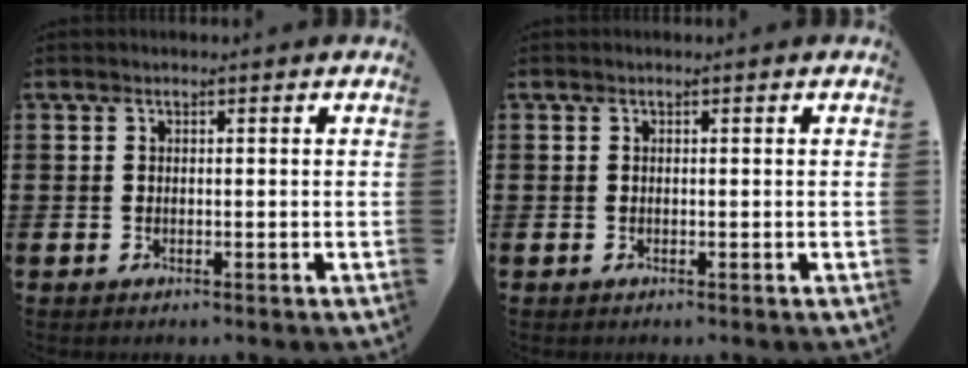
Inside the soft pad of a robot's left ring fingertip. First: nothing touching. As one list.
[{"total": 0.0}]